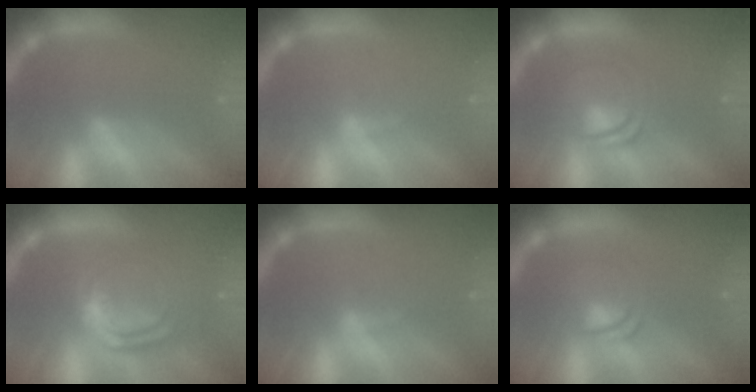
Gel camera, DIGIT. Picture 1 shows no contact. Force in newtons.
{"total": 1.4}
{"total": 4.5}
{"total": 8.6}
{"total": 1.4}
{"total": 3.5}